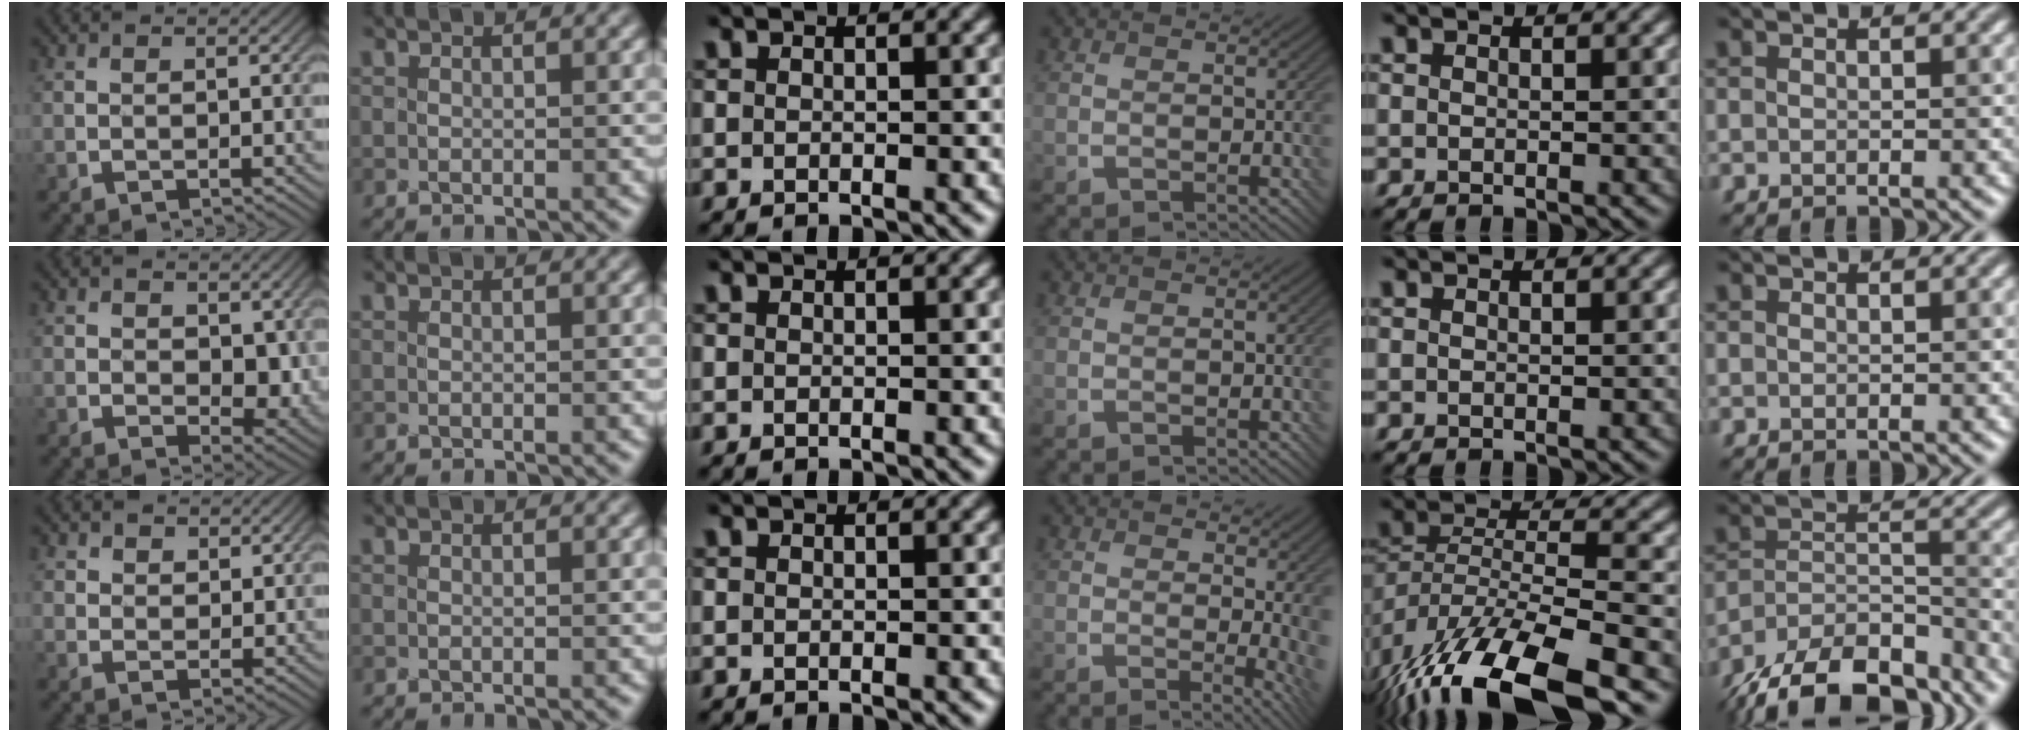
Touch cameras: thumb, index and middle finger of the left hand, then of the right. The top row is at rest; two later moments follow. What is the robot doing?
{"motion": "screw", "object": "bottle cap"}